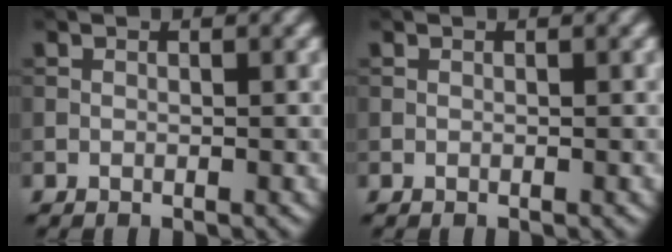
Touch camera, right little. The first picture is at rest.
{"total": 0.0}